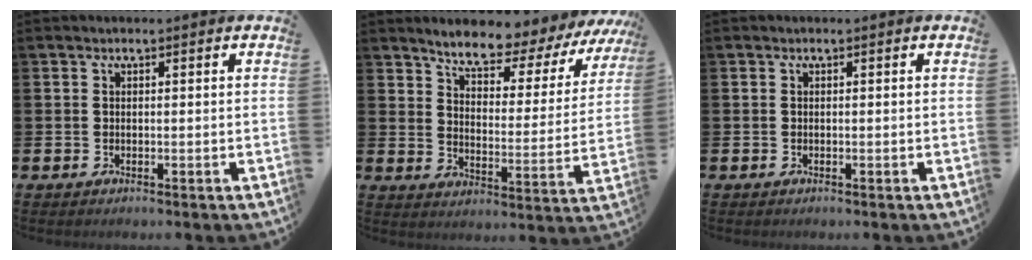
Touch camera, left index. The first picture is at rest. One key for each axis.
{"total": 6.9, "fx": 6.5, "fy": 1.1, "fz": 2.3, "tx": -0.062, "ty": -0.057, "tz": 0.103}
{"total": 0.0}